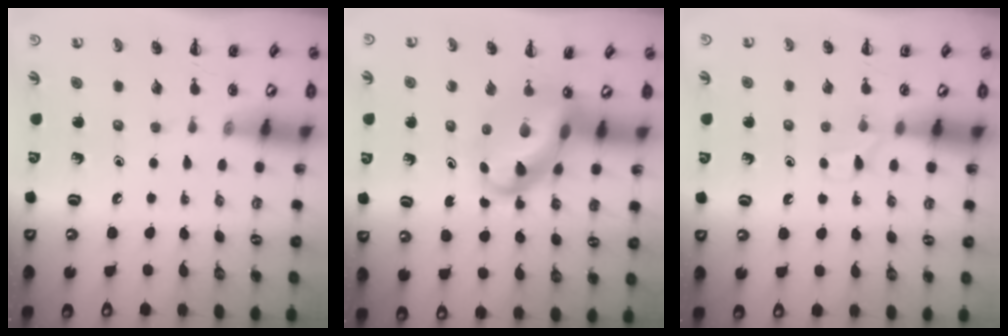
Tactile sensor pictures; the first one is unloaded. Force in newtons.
{"total": 9.4, "press": 9.0, "slide": 2.8}
{"total": 4.2, "press": 4.0, "slide": 1.3}